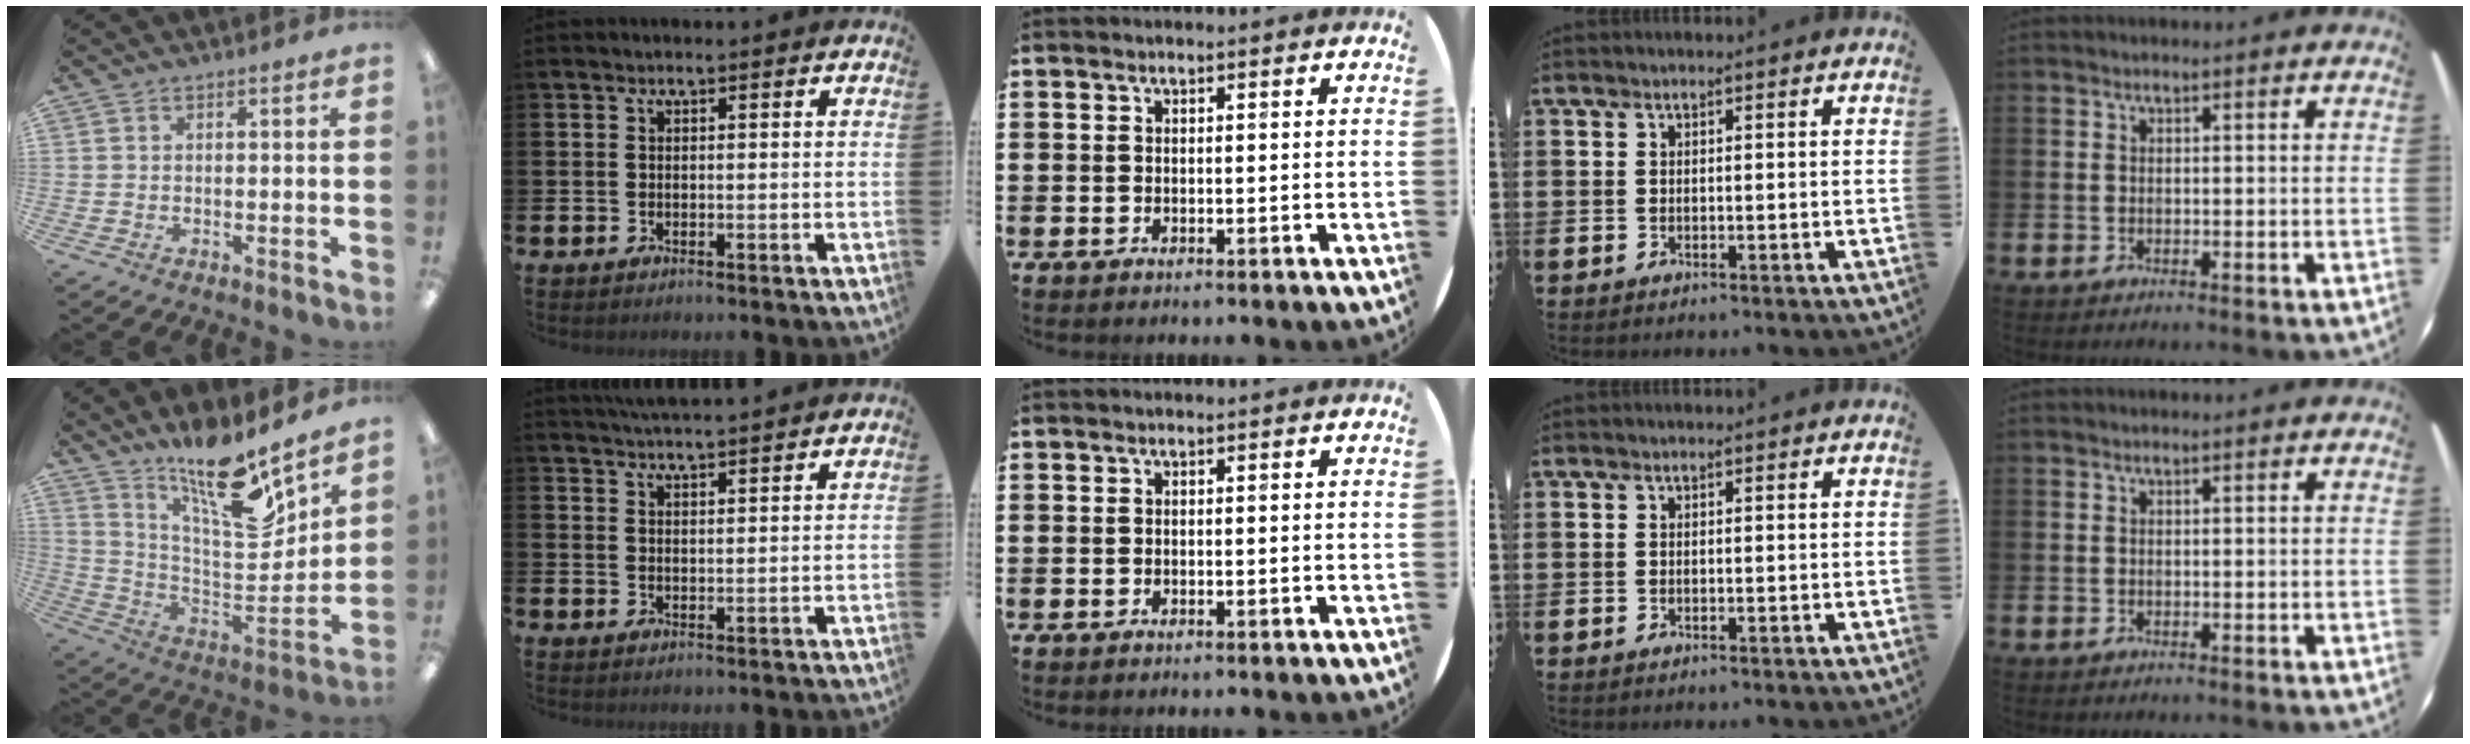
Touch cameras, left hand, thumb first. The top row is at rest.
{"thumb": {"total": 17.6, "force": [14.2, 3.9, 9.6], "torque": [-0.173, -0.113, 0.243]}, "index": {"total": 3.9, "force": [3.8, -0.3, 0.2], "torque": [-0.011, -0.019, 0.070]}}